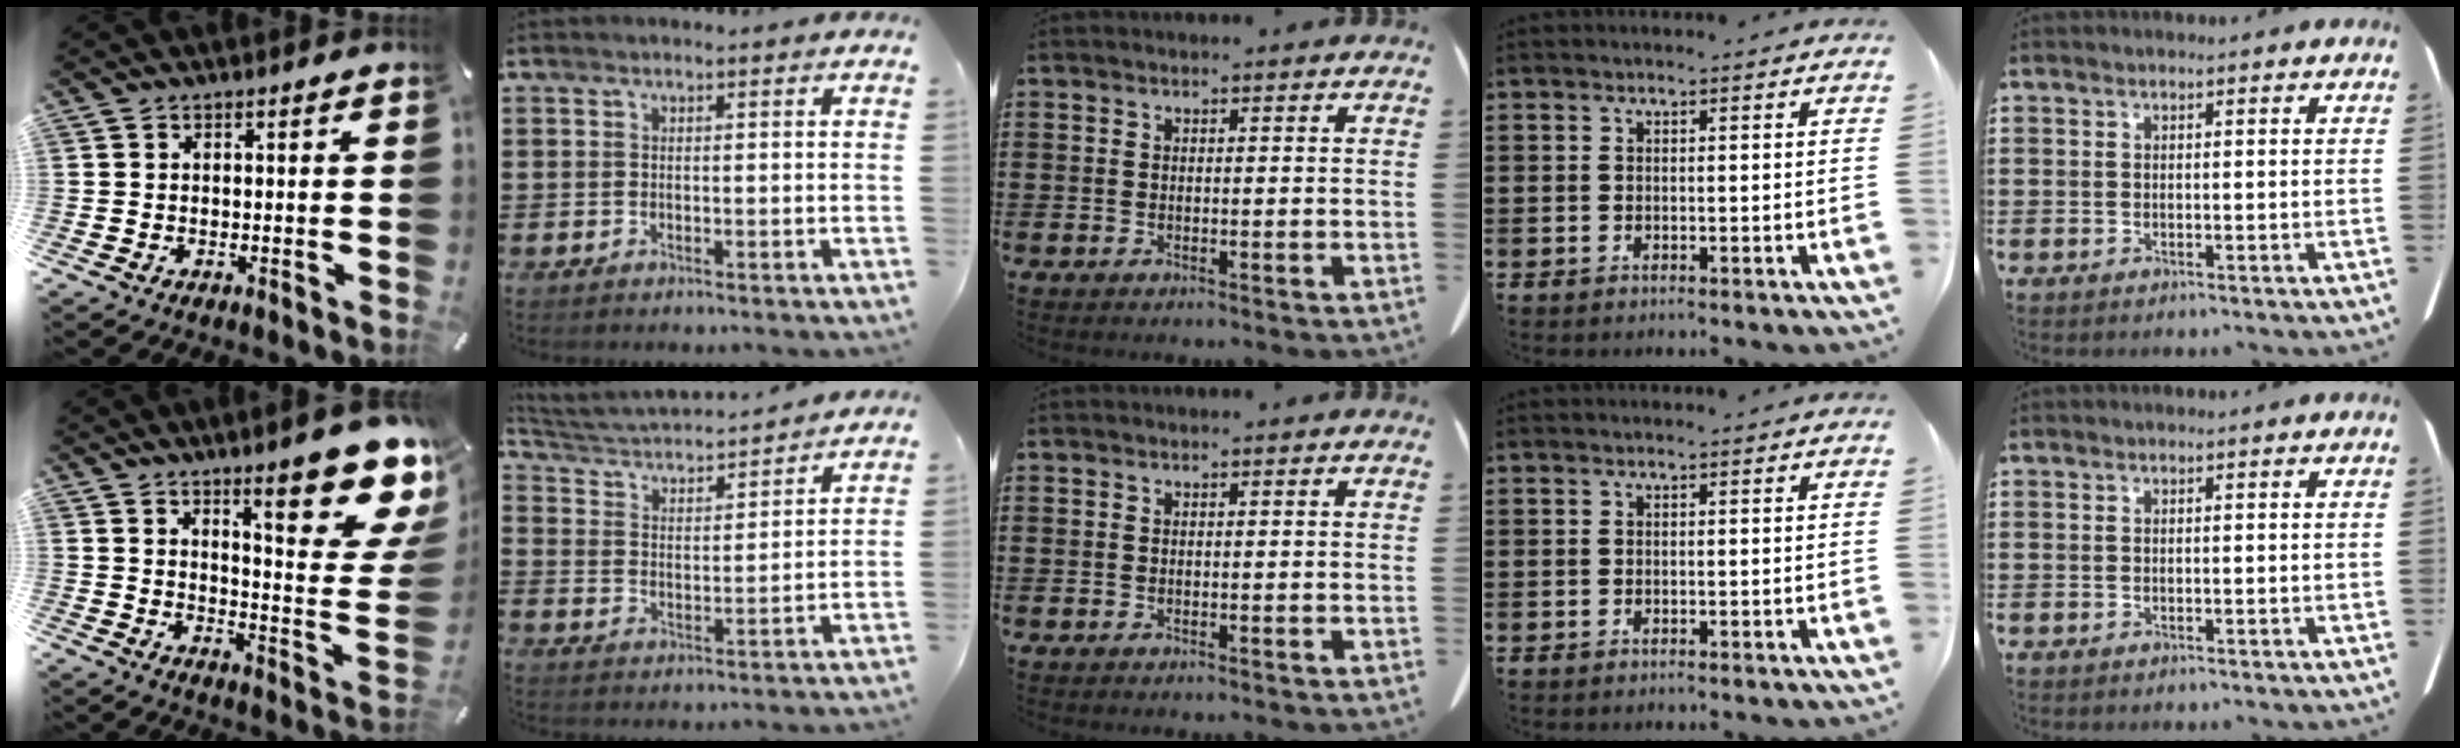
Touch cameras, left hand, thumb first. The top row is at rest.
{"thumb": {"total": 19.7, "force": [12.3, 5.6, 14.4], "torque": [-0.191, -0.097, 0.197]}, "index": {"total": 3.3, "force": [3.2, 0.3, 0.8], "torque": [-0.036, -0.028, 0.045]}}